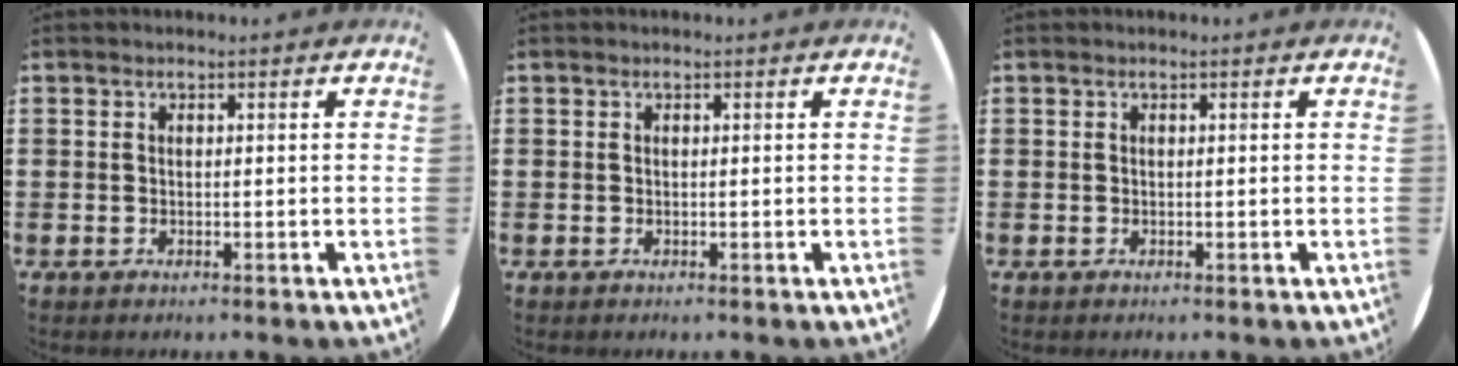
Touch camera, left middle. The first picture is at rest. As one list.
[{"total": 0.0}, {"total": 0.0}]